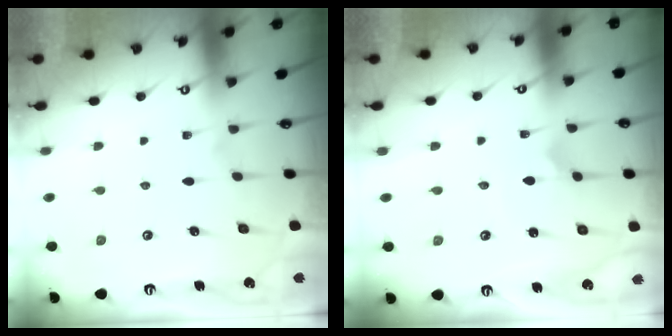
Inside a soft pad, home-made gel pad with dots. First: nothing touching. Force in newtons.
{"total": 1.5, "press": 1.5, "slide": 0.0}